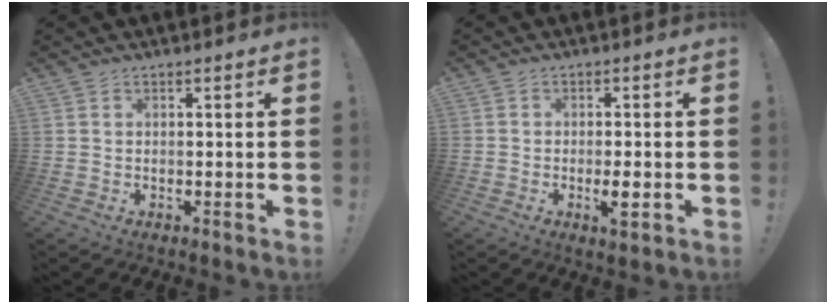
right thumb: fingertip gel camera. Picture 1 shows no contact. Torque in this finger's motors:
{"motor_torque": [2.05, -0.14, -0.63, -2.14, 0.04]}